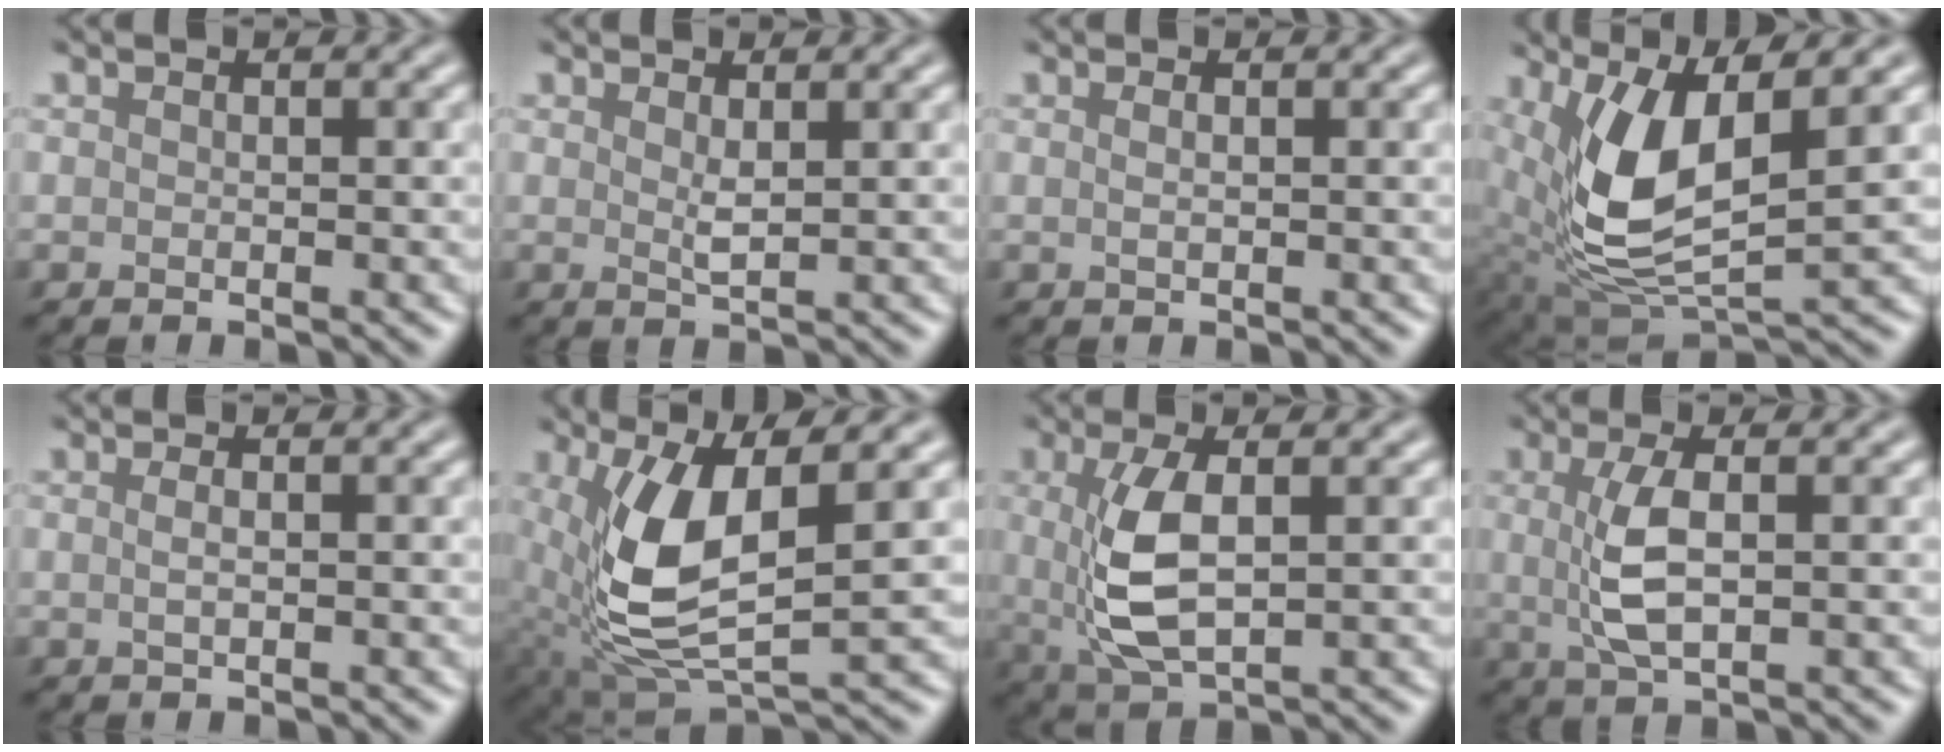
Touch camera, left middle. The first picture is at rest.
{"total": 1.0, "force": [0.4, 0.0, 0.9], "torque": [-0.024, -0.006, 0.012]}
{"total": 0.9, "force": [0.3, 0.4, 0.8], "torque": [-0.008, -0.003, -0.001]}
{"total": 8.9, "force": [1.7, 3.7, 7.9], "torque": [-0.179, -0.014, 0.038]}
{"total": 1.0, "force": [0.0, 0.4, 1.0], "torque": [-0.016, -0.004, -0.003]}
{"total": 9.5, "force": [0.8, 4.0, 8.6], "torque": [-0.201, -0.019, 0.024]}
{"total": 5.5, "force": [0.2, 2.1, 5.0], "torque": [-0.117, -0.009, 0.012]}
{"total": 3.6, "force": [0.2, 1.0, 3.4], "torque": [-0.080, -0.002, 0.011]}